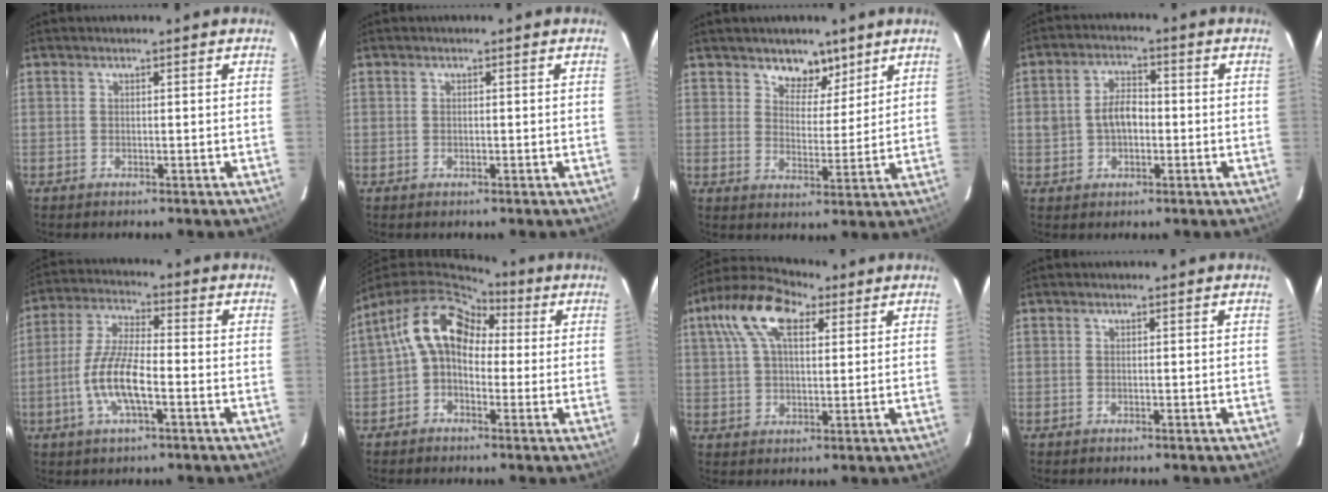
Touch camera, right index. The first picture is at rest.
{"total": 0.6, "force": [-0.1, 0.4, 0.4], "torque": [-0.007, 0.001, -0.002]}
{"total": 6.3, "force": [4.6, 3.8, 2.1], "torque": [-0.017, -0.013, 0.073]}
{"total": 6.0, "force": [-0.5, 4.0, 4.5], "torque": [-0.084, 0.015, -0.003]}
{"total": 10.7, "force": [-3.3, 3.0, 9.7], "torque": [-0.202, 0.001, -0.067]}
{"total": 9.5, "force": [0.9, 7.1, 6.2], "torque": [-0.111, 0.034, 0.004]}
{"total": 13.1, "force": [5.8, 6.6, 9.8], "torque": [-0.195, 0.039, 0.094]}
{"total": 0.0}